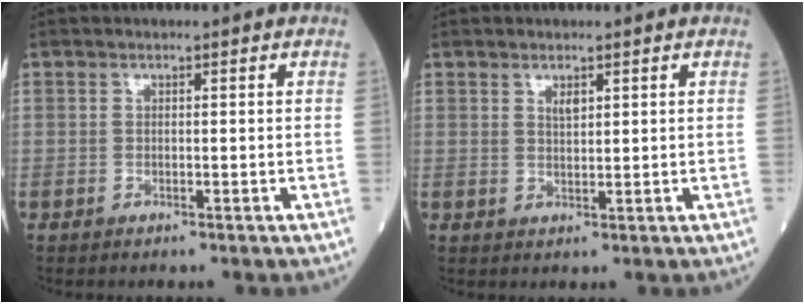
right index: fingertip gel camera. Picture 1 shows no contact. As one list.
[{"total": 1.6, "force": [1.0, 0.4, 1.2], "torque": [-0.024, -0.003, 0.020]}]